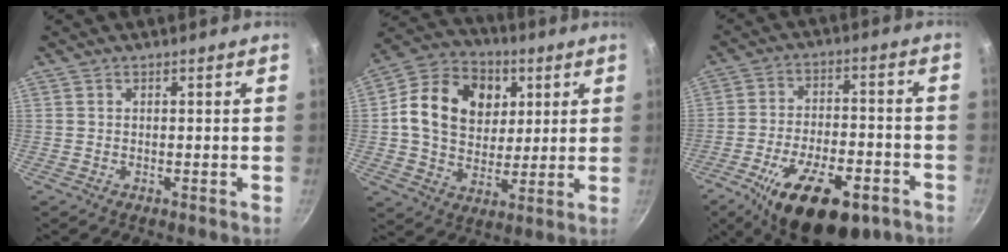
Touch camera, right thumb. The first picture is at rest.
{"total": 17.4, "force": [4.3, 13.6, 10.0], "torque": [-0.151, 0.002, 0.064]}
{"total": 19.9, "force": [-10.7, 8.9, 14.2], "torque": [-0.211, 0.035, -0.162]}